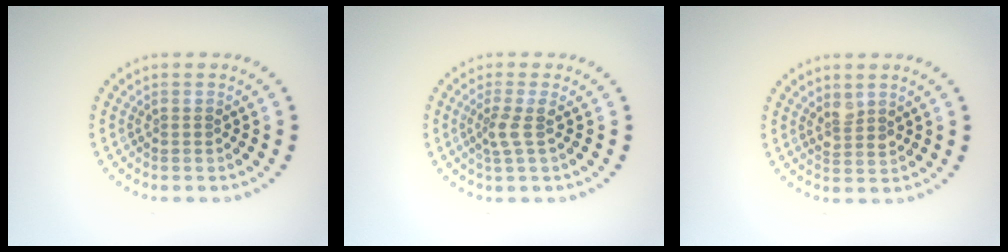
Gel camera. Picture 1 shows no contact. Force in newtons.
{"total": 1.9, "press": 1.4, "slide": 1.3}
{"total": 1.5, "press": 1.3, "slide": 0.8}